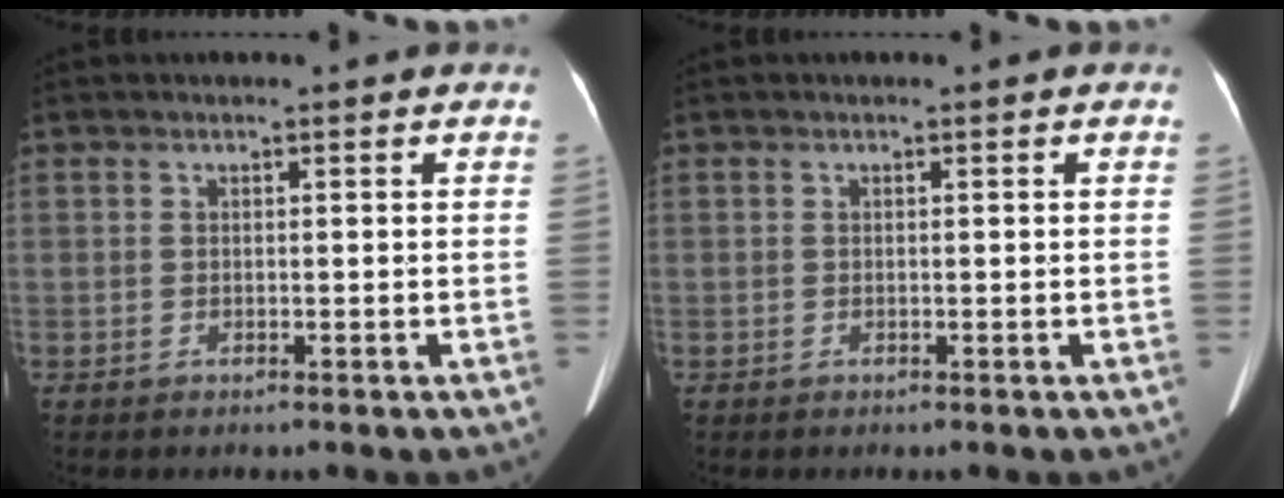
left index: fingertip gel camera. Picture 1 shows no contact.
{"total": 0.0}